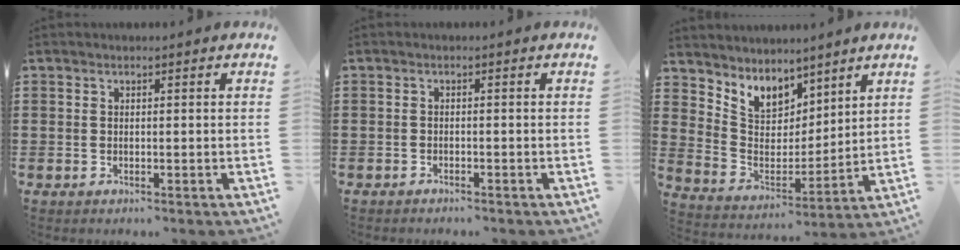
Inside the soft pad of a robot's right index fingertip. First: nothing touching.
{"total": 0.7, "force": [-0.7, 0.1, 0.1], "torque": [-0.003, 0.001, -0.016]}
{"total": 6.4, "force": [5.4, 3.4, 0.4], "torque": [-0.050, -0.040, 0.101]}